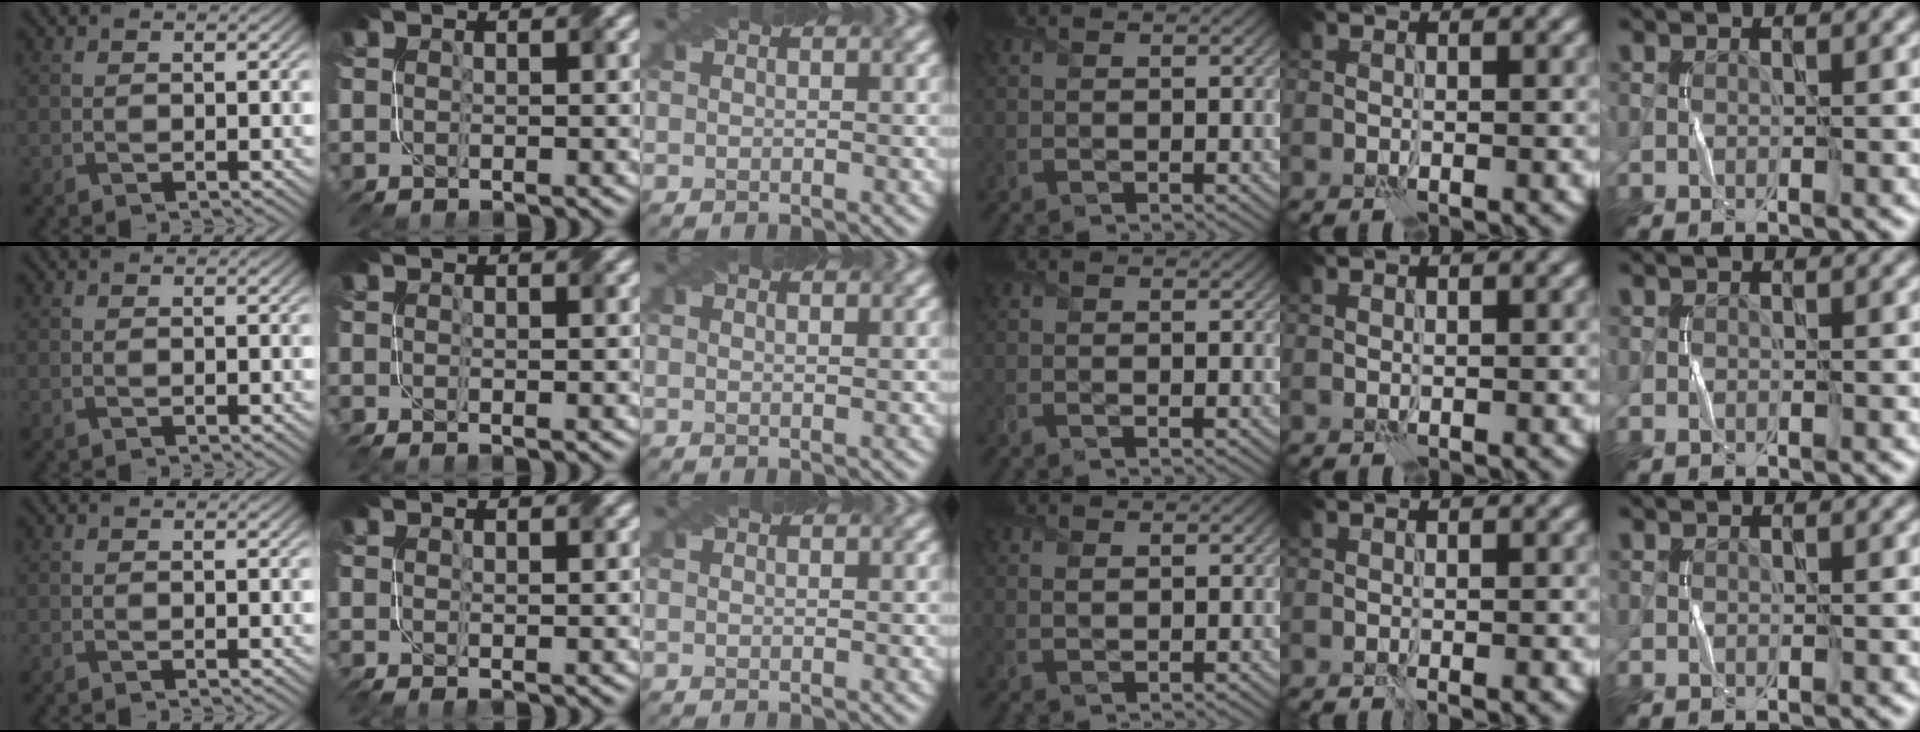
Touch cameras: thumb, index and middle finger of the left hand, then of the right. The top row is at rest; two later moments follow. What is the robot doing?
{"motion": "fold", "object": "netting"}